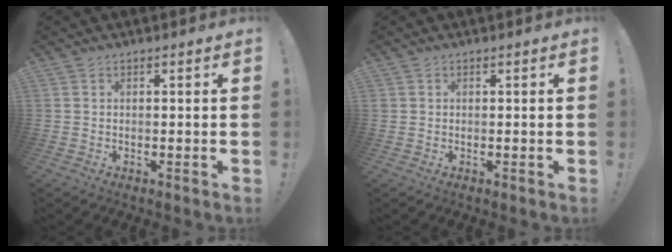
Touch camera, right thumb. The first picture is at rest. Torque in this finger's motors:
{"motor_torque": [-0.17, 0.10, 0.26, 0.05, -0.04]}